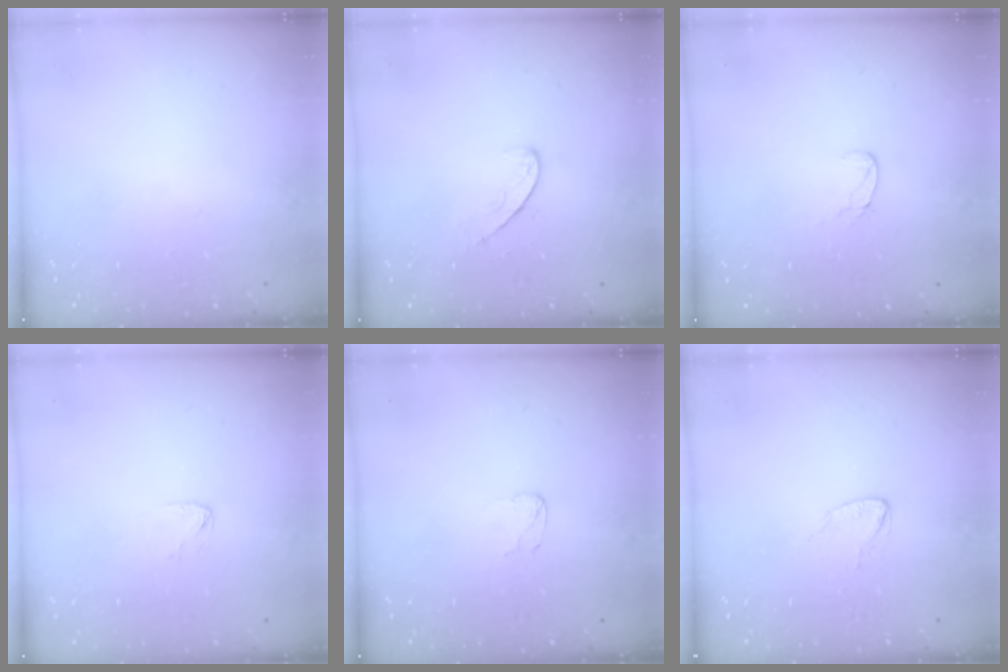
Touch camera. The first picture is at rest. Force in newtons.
{"total": 5.8, "press": 5.8, "slide": 0.3}
{"total": 5.5, "press": 5.4, "slide": 0.5}
{"total": 3.0, "press": 3.0, "slide": 0.2}
{"total": 3.1, "press": 3.1, "slide": 0.3}
{"total": 2.7, "press": 2.7, "slide": 0.2}